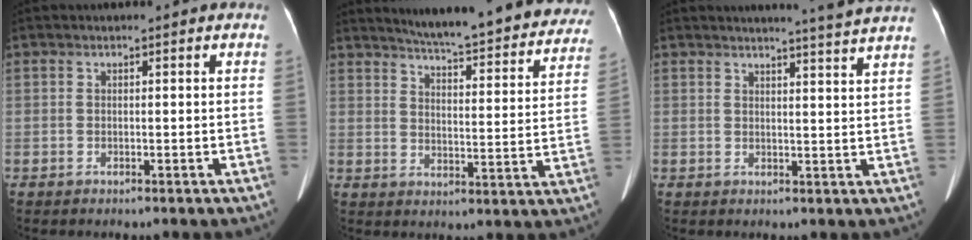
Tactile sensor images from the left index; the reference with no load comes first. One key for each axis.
{"total": 26.0, "fx": 23.7, "fy": 3.3, "fz": 10.2, "tx": -0.136, "ty": -0.069, "tz": 0.279}
{"total": 7.1, "fx": 6.6, "fy": -1.7, "fz": 2.1, "tx": -0.034, "ty": -0.023, "tz": 0.068}